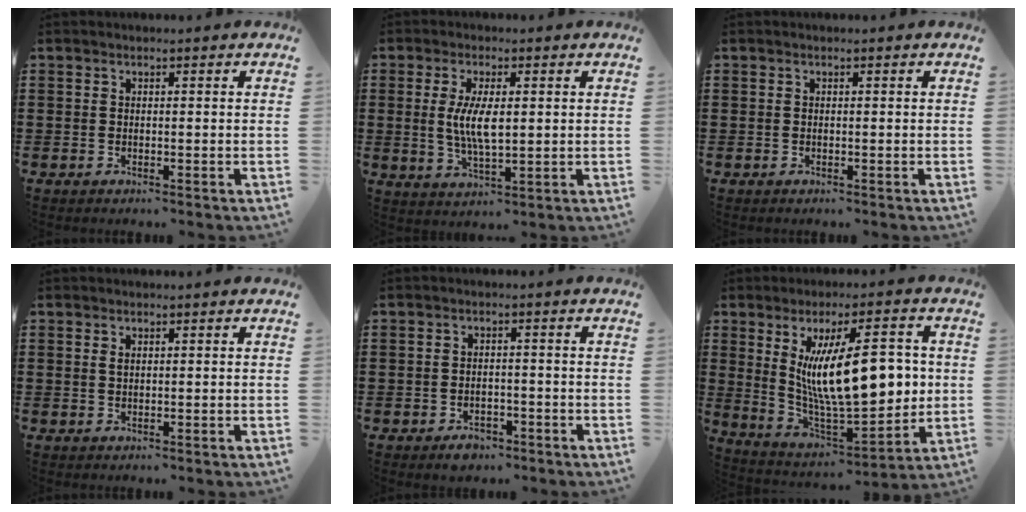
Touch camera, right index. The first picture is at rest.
{"total": 6.4, "force": [0.6, 2.2, 6.0], "torque": [-0.122, 0.004, 0.006]}
{"total": 0.0}
{"total": 0.9, "force": [0.4, 0.5, 0.7], "torque": [-0.015, 0.003, 0.007]}
{"total": 2.1, "force": [-1.8, 1.0, 0.5], "torque": [-0.013, 0.001, -0.038]}
{"total": 16.4, "force": [2.7, 6.5, 14.9], "torque": [-0.259, -0.004, 0.046]}